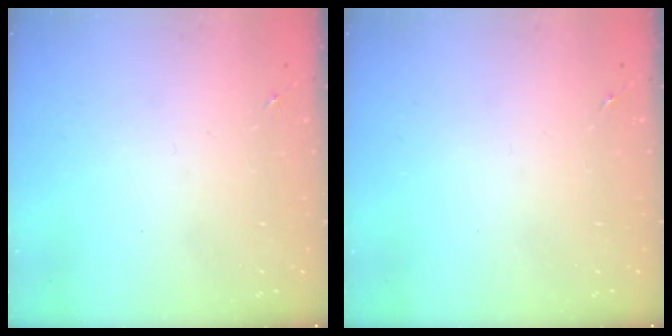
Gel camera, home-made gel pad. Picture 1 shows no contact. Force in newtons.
{"total": 0.0}